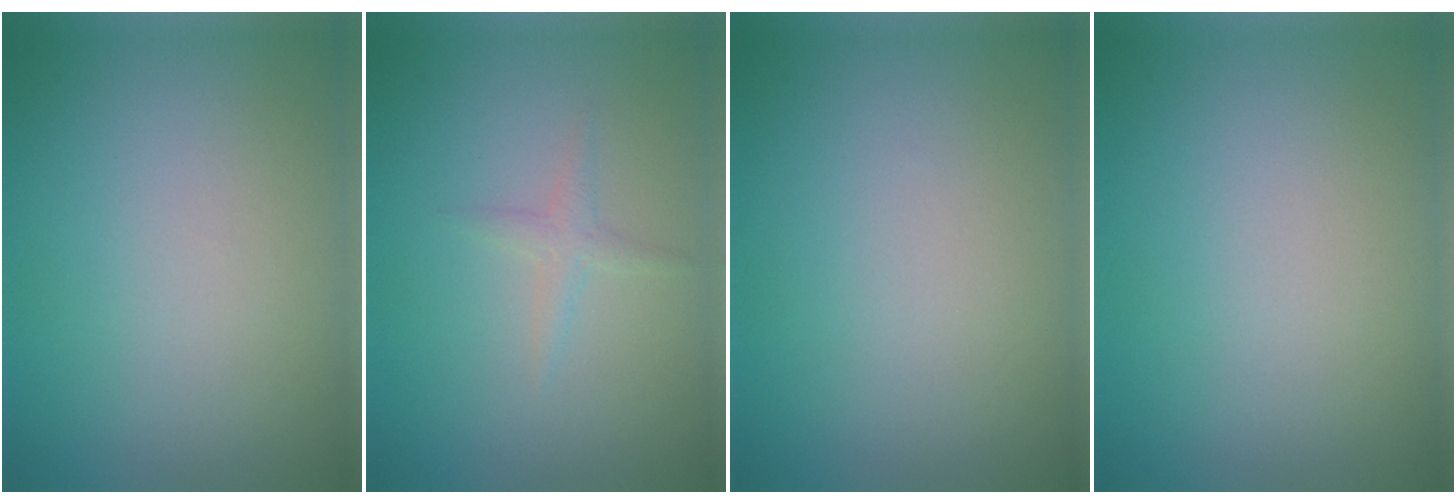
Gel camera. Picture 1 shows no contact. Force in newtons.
{"total": 1.1, "press": 1.1, "slide": 0.0}
{"total": 0.0}
{"total": 0.0}